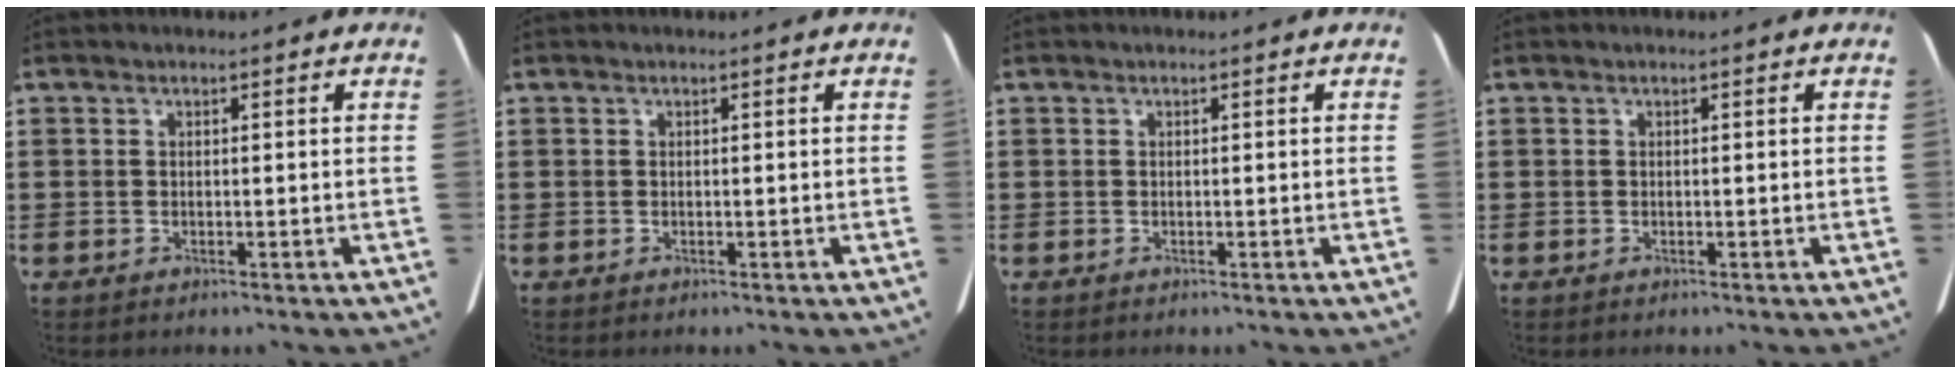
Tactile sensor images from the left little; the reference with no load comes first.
{"total": 0.0}
{"total": 0.0}
{"total": 0.0}